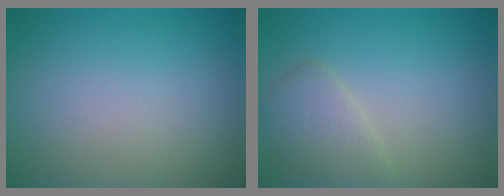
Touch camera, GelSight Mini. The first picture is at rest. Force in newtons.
{"total": 2.7, "press": 2.7, "slide": 0.1}